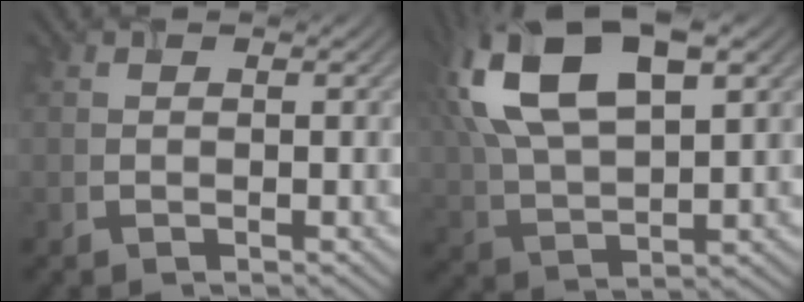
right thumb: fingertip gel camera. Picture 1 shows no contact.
{"total": 15.2, "force": [6.3, 7.1, 11.9], "torque": [-0.268, 0.020, 0.121]}